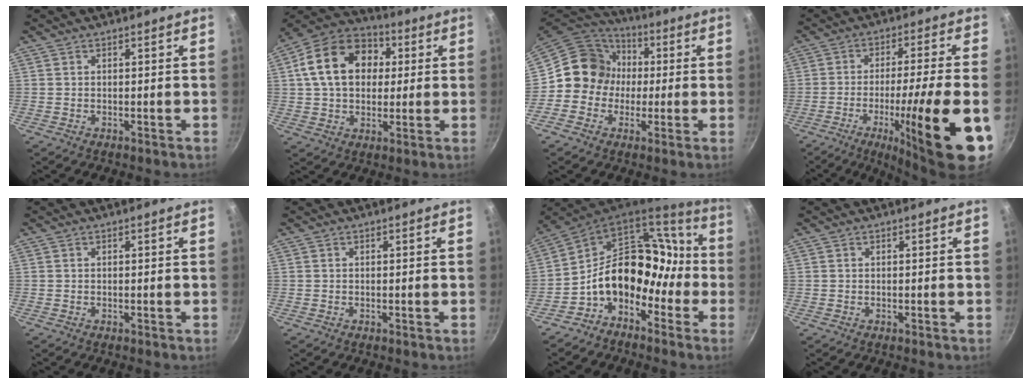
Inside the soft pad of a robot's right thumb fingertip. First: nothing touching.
{"total": 17.0, "force": [3.4, 12.6, 10.9], "torque": [-0.164, 0.026, 0.043]}
{"total": 12.4, "force": [0.1, 11.6, 4.6], "torque": [-0.029, 0.031, -0.019]}
{"total": 19.4, "force": [-6.8, 1.8, 18.1], "torque": [-0.267, 0.012, -0.100]}
{"total": 0.0}
{"total": 0.0}
{"total": 16.6, "force": [-5.8, 12.3, 9.5], "torque": [-0.089, 0.090, -0.116]}
{"total": 0.0}